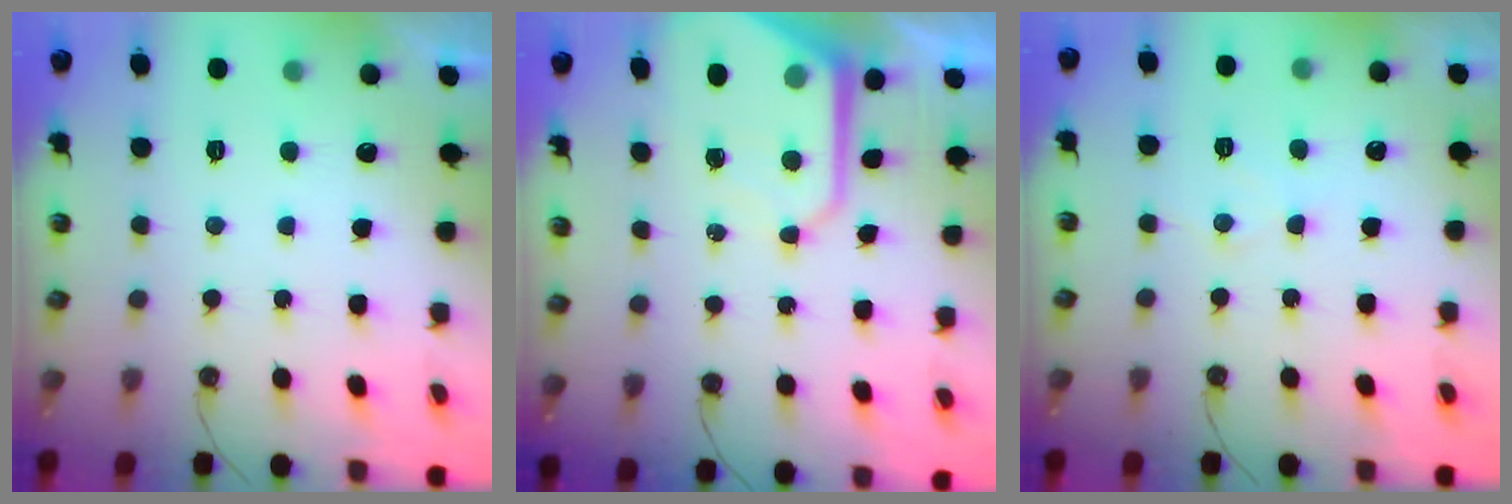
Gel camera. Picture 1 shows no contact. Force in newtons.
{"total": 10.6, "press": 10.5, "slide": 1.0}
{"total": 6.1, "press": 6.1, "slide": 0.5}